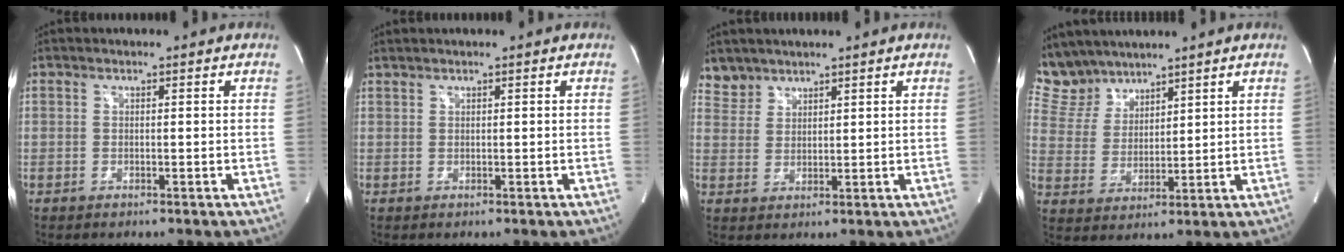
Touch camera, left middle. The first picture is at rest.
{"total": 0.7, "force": [0.7, -0.1, 0.1], "torque": [-0.009, 0.008, 0.021]}
{"total": 3.6, "force": [3.2, 1.6, -0.4], "torque": [0.013, 0.010, 0.064]}
{"total": 7.5, "force": [6.9, 2.8, 0.4], "torque": [-0.023, 0.013, 0.155]}